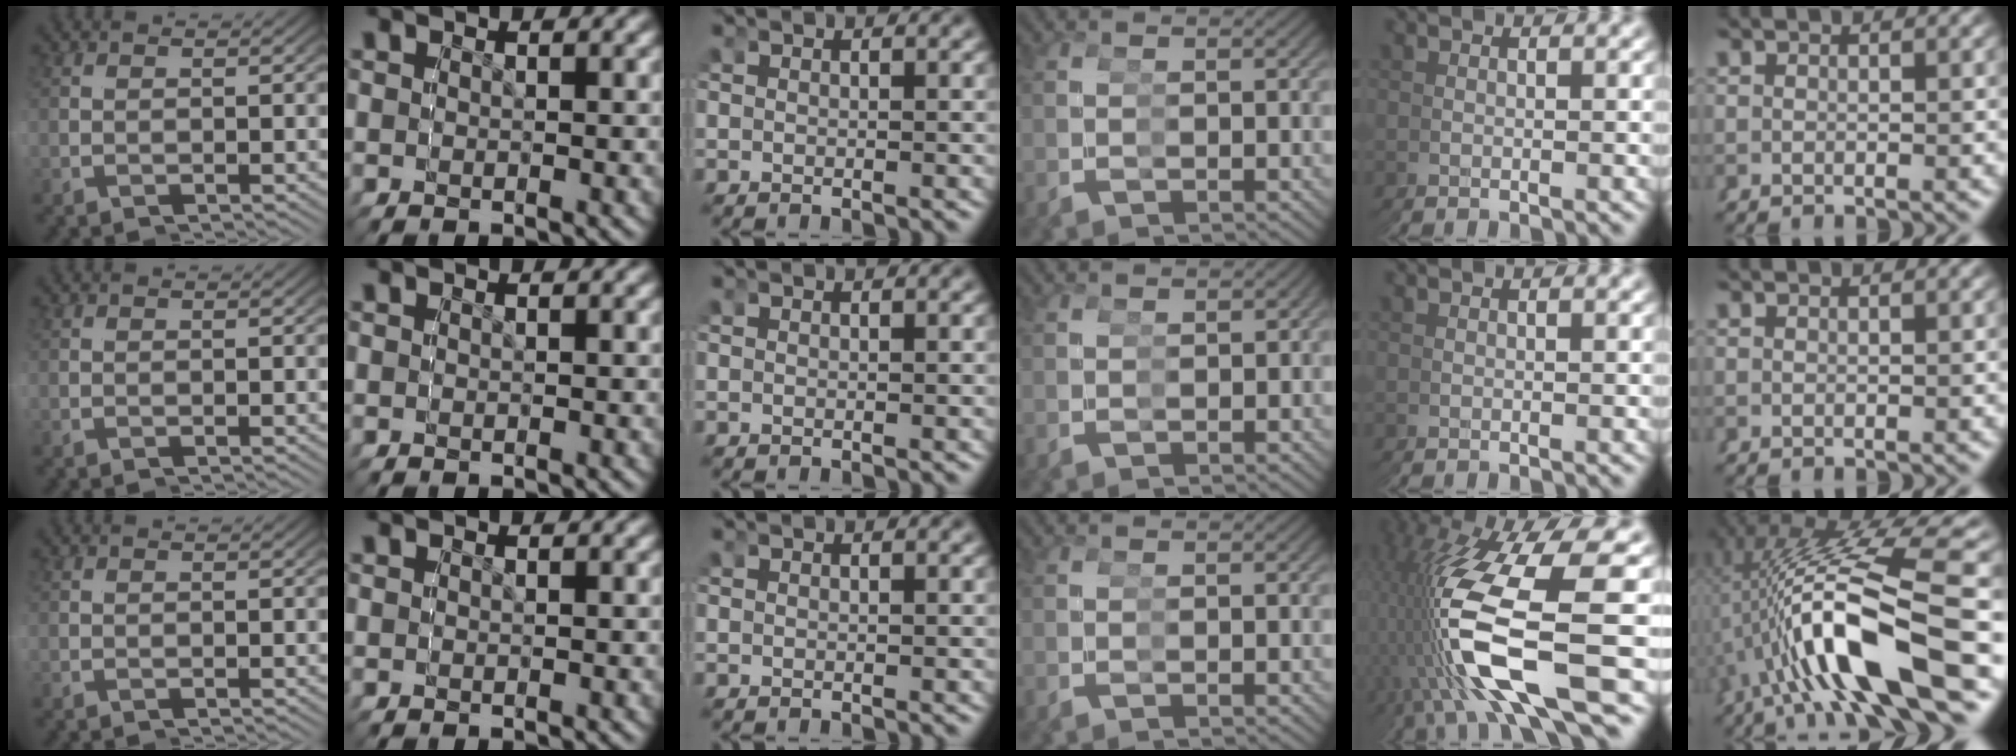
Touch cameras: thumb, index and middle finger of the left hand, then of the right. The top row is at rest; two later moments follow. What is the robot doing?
{"motion": "grasp_and_lifting", "object": "cup"}